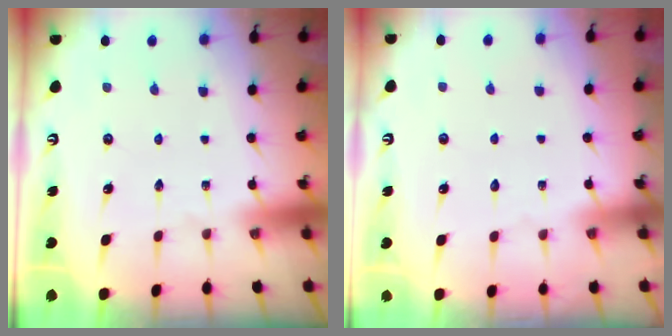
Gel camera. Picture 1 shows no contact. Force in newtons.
{"total": 0.8, "press": 0.8, "slide": 0.2}